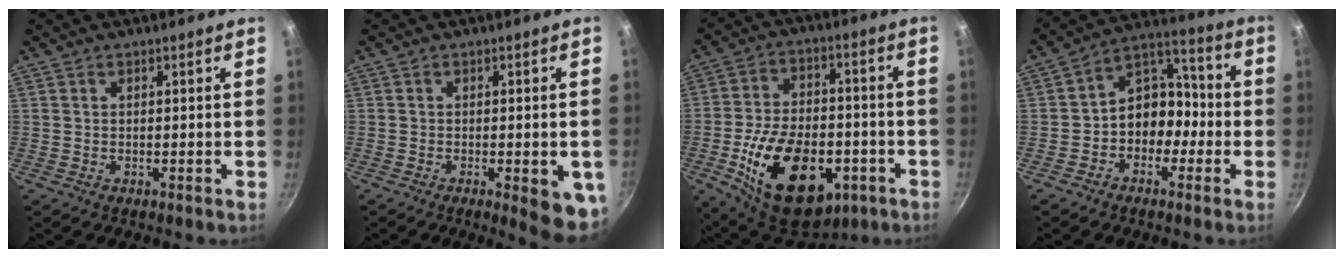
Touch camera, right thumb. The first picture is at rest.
{"total": 8.1, "force": [-2.5, 2.4, 7.3], "torque": [-0.069, 0.003, -0.027]}
{"total": 23.2, "force": [-7.6, 14.0, 16.8], "torque": [-0.260, 0.028, -0.105]}
{"total": 10.7, "force": [-2.8, 8.4, 5.9], "torque": [-0.031, 0.066, -0.062]}